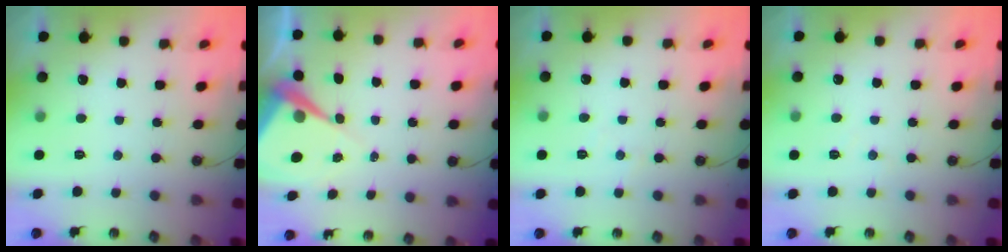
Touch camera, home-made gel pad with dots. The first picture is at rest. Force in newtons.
{"total": 7.6, "press": 7.6, "slide": 0.6}
{"total": 2.7, "press": 2.6, "slide": 0.5}
{"total": 4.1, "press": 4.1, "slide": 0.8}